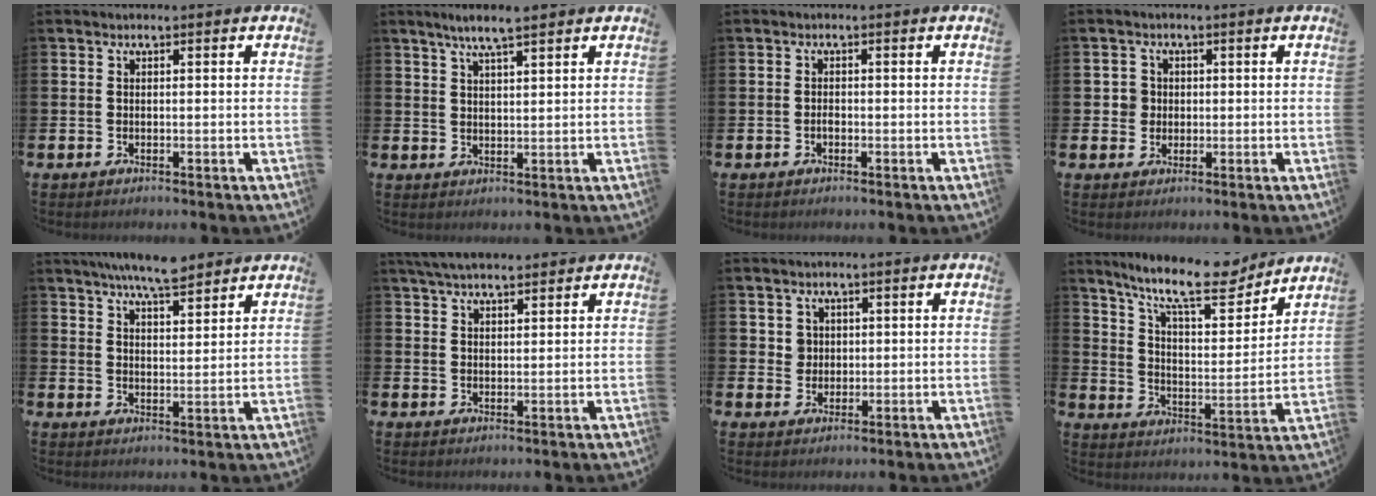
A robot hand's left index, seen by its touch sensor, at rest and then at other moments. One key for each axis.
{"total": 4.9, "fx": 4.1, "fy": 0.6, "fz": 2.6, "tx": -0.051, "ty": -0.009, "tz": 0.070}
{"total": 0.9, "fx": -0.4, "fy": 0.5, "fz": 0.6, "tx": -0.021, "ty": 0.003, "tz": -0.007}
{"total": 2.5, "fx": 0.5, "fy": 2.5, "fz": 0.3, "tx": -0.008, "ty": 0.010, "tz": 0.004}
{"total": 8.0, "fx": 7.5, "fy": 1.1, "fz": 2.7, "tx": -0.064, "ty": -0.041, "tz": 0.134}
{"total": 4.4, "fx": 4.0, "fy": 0.9, "fz": 1.5, "tx": -0.037, "ty": -0.007, "tz": 0.075}
{"total": 2.4, "fx": 1.1, "fy": 2.1, "fz": 0.4, "tx": 0.000, "ty": 0.003, "tz": 0.016}
{"total": 13.0, "fx": 11.0, "fy": 3.0, "fz": 6.4, "tx": -0.132, "ty": -0.061, "tz": 0.189}